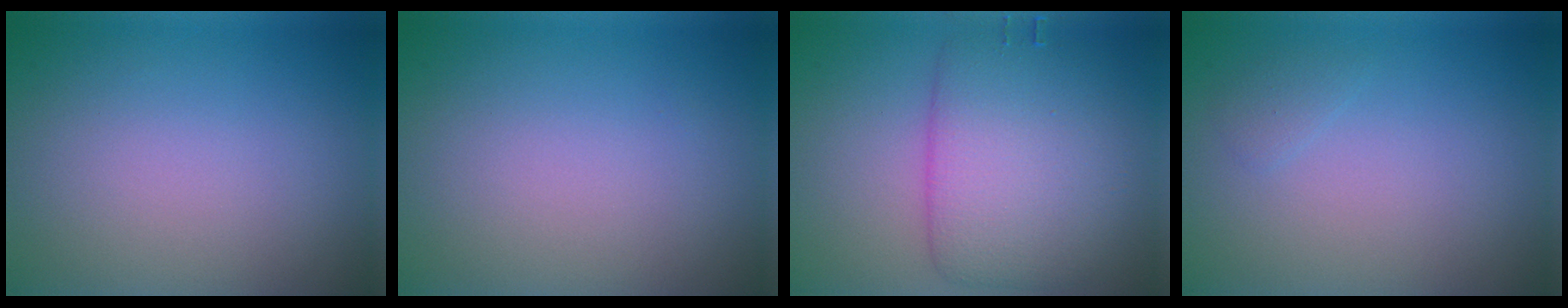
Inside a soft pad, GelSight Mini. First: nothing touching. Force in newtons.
{"total": 0.0}
{"total": 7.0, "press": 7.0, "slide": 0.2}
{"total": 0.7, "press": 0.7, "slide": 0.0}